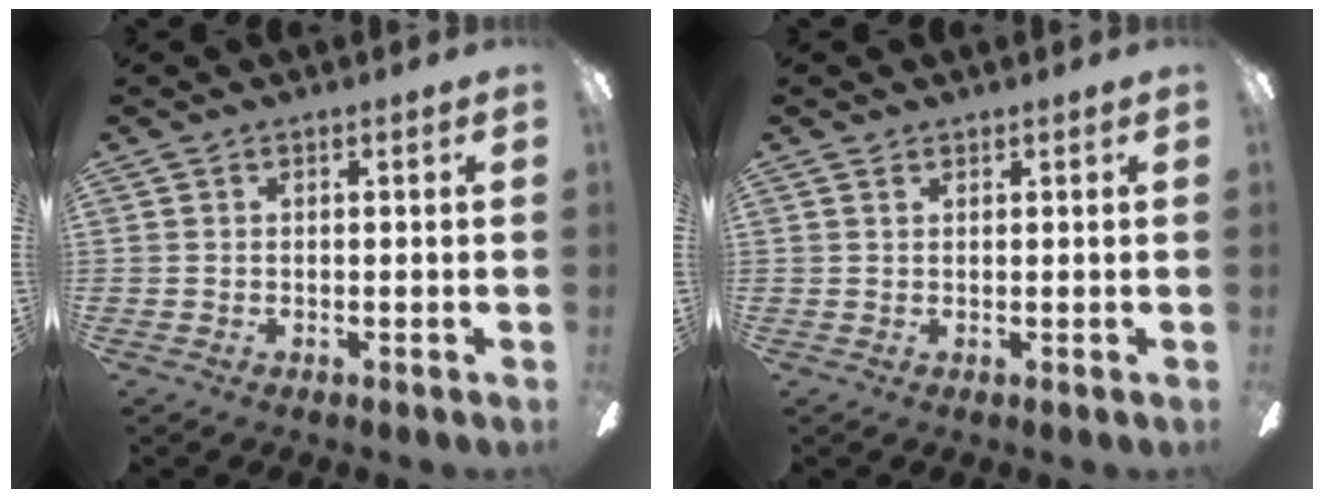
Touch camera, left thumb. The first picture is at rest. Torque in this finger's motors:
{"motor_torque": [-0.11, 0.04, -0.21, 0.07, -0.01]}